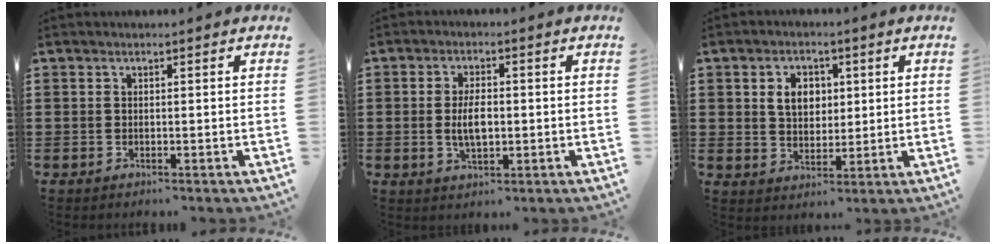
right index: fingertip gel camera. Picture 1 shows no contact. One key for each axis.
{"total": 4.6, "fx": -0.2, "fy": 2.0, "fz": 4.1, "tx": -0.084, "ty": 0.002, "tz": -0.007}
{"total": 5.1, "fx": 1.2, "fy": 3.9, "fz": 3.1, "tx": -0.066, "ty": 0.011, "tz": 0.016}